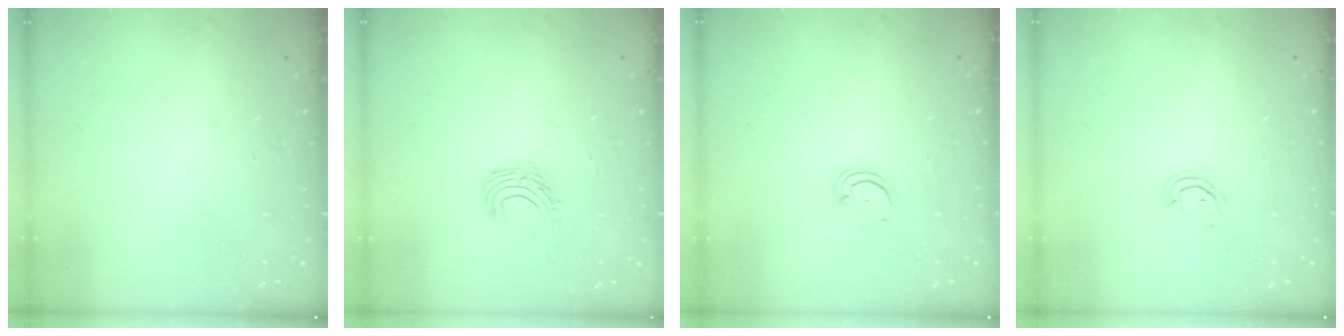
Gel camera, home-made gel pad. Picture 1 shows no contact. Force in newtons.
{"total": 6.9, "press": 6.9, "slide": 0.6}
{"total": 2.5, "press": 2.5, "slide": 0.3}
{"total": 4.0, "press": 4.0, "slide": 0.3}